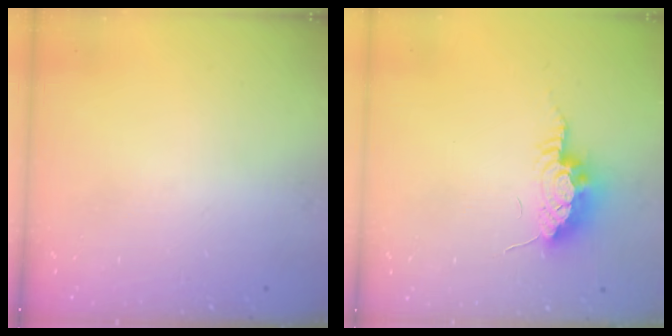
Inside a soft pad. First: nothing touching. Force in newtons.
{"total": 8.7, "press": 8.7, "slide": 0.8}